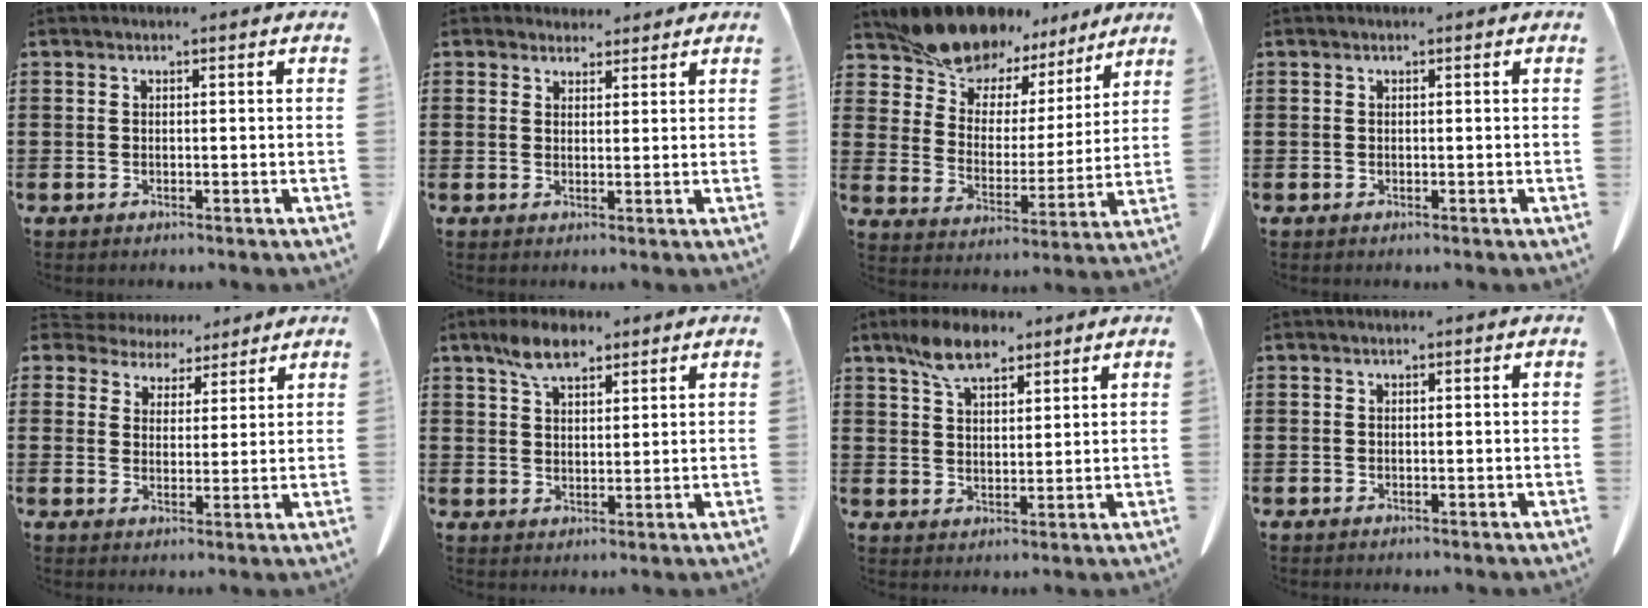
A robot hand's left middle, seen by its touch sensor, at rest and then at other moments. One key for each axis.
{"total": 3.1, "fx": 2.8, "fy": 1.4, "fz": 0.3, "tx": -0.006, "ty": -0.004, "tz": 0.052}
{"total": 11.5, "fx": 10.7, "fy": 3.9, "fz": 1.6, "tx": -0.075, "ty": -0.079, "tz": 0.198}
{"total": 0.0}
{"total": 4.9, "fx": 4.4, "fy": 2.1, "fz": -0.1, "tx": -0.026, "ty": -0.014, "tz": 0.082}
{"total": 5.7, "fx": 4.0, "fy": 2.6, "fz": 3.2, "tx": -0.074, "ty": 0.007, "tz": 0.074}
{"total": 6.9, "fx": 5.0, "fy": 3.0, "fz": 3.6, "tx": -0.077, "ty": 0.000, "tz": 0.093}
{"total": 0.0}